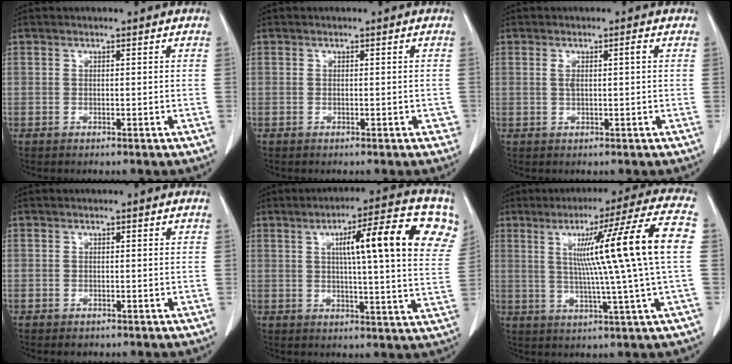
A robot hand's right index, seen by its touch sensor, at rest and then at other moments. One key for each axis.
{"total": 1.5, "fx": -0.6, "fy": 0.9, "fz": 1.1, "tx": -0.001, "ty": 0.003, "tz": -0.007}
{"total": 2.0, "fx": 0.3, "fy": 0.3, "fz": 2.0, "tx": -0.041, "ty": 0.010, "tz": 0.009}
{"total": 0.8, "fx": -0.2, "fy": 0.7, "fz": 0.0, "tx": 0.003, "ty": 0.004, "tz": -0.002}
{"total": 16.9, "fx": 6.2, "fy": 1.6, "fz": 15.6, "tx": -0.207, "ty": 0.022, "tz": 0.074}
{"total": 17.0, "fx": 2.5, "fy": -2.3, "fz": 16.6, "tx": -0.242, "ty": 0.012, "tz": 0.036}